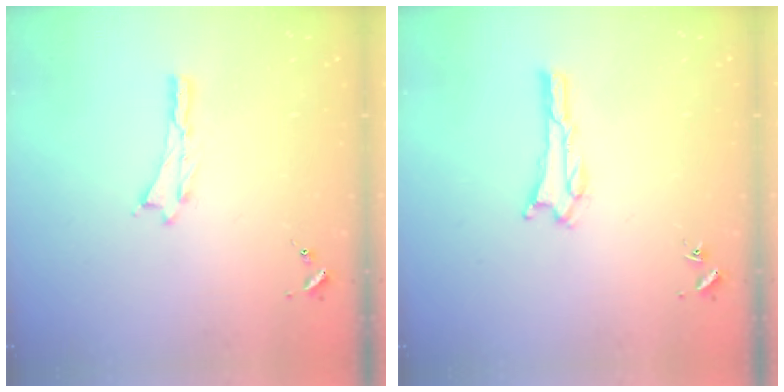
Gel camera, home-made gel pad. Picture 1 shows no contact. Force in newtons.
{"total": 1.1, "press": 1.0, "slide": 0.1}